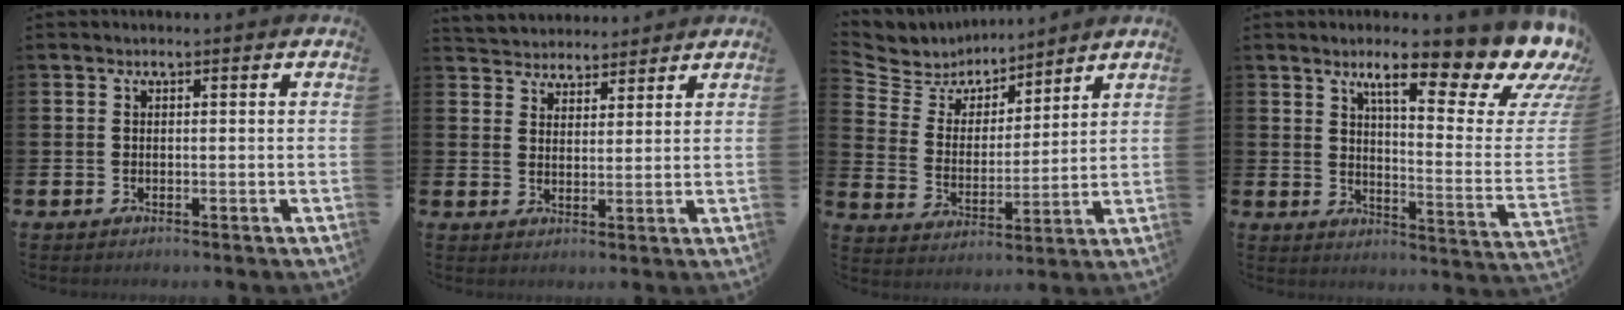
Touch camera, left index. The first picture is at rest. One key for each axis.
{"total": 4.0, "fx": 3.8, "fy": 1.1, "fz": -0.7, "tx": -0.010, "ty": -0.016, "tz": 0.072}
{"total": 6.0, "fx": 5.5, "fy": 2.3, "fz": 0.0, "tx": -0.037, "ty": -0.046, "tz": 0.094}
{"total": 11.2, "fx": 8.1, "fy": 2.5, "fz": 7.3, "tx": -0.114, "ty": -0.069, "tz": 0.122}